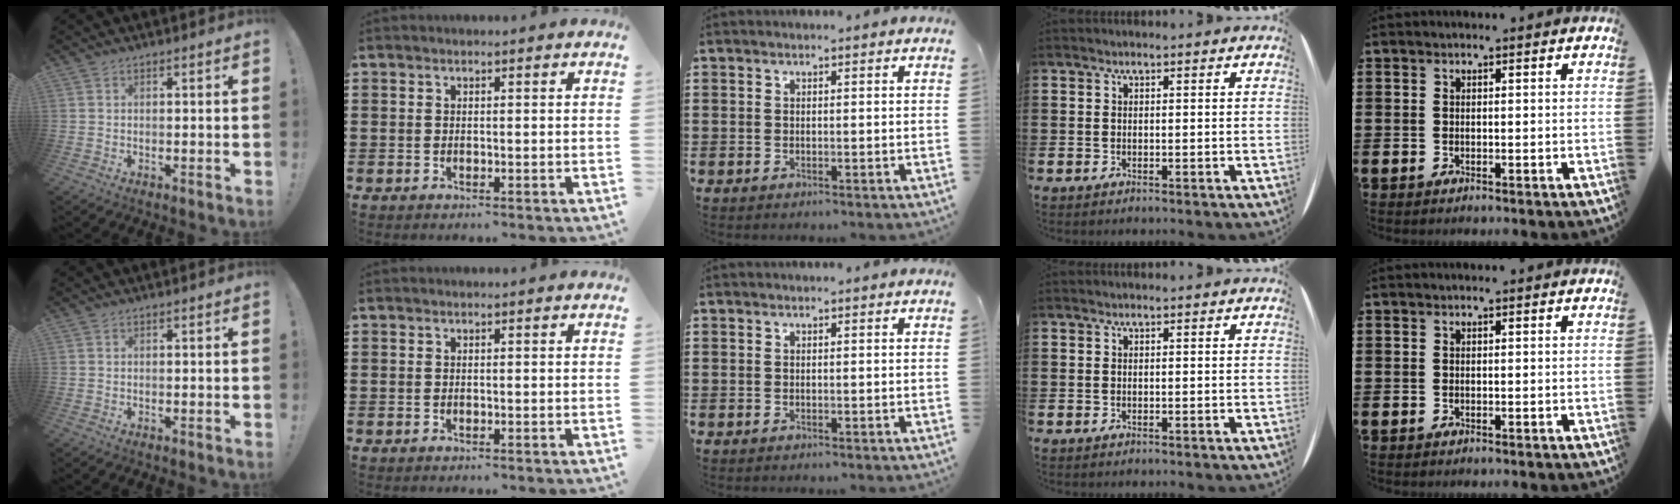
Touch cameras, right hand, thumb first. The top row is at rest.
{}